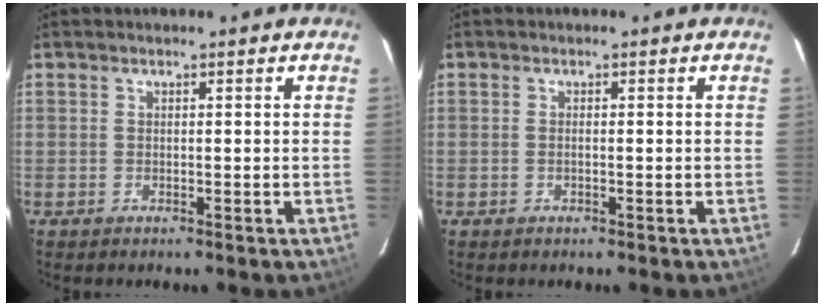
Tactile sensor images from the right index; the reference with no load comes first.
{"total": 0.7, "force": [-0.1, 0.2, 0.6], "torque": [-0.014, 0.001, -0.003]}